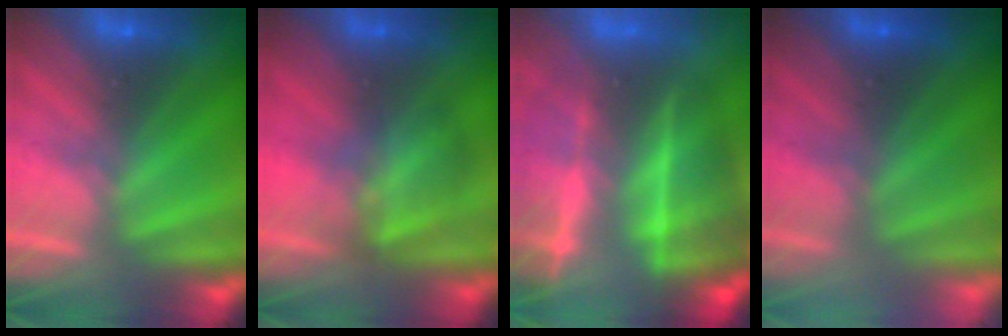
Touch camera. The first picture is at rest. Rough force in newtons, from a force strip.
{"total": 2.8}
{"total": 8.5}
{"total": 2.3}